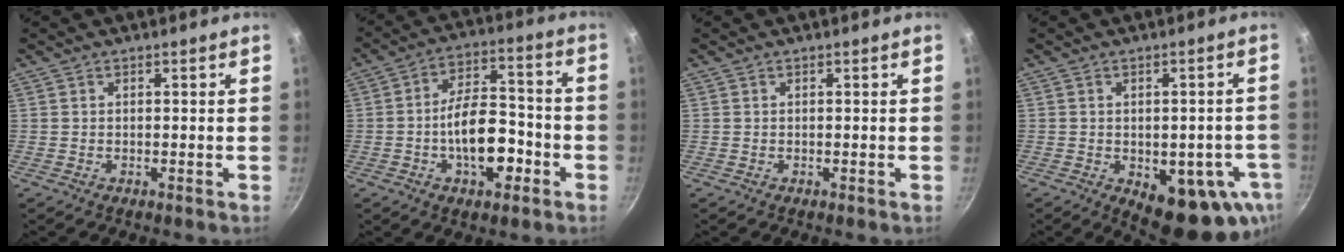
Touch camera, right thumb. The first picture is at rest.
{"total": 13.0, "force": [-4.3, 6.7, 10.2], "torque": [-0.138, 0.046, -0.070]}
{"total": 0.0}
{"total": 15.4, "force": [-5.1, 7.9, 12.3], "torque": [-0.098, -0.007, -0.053]}